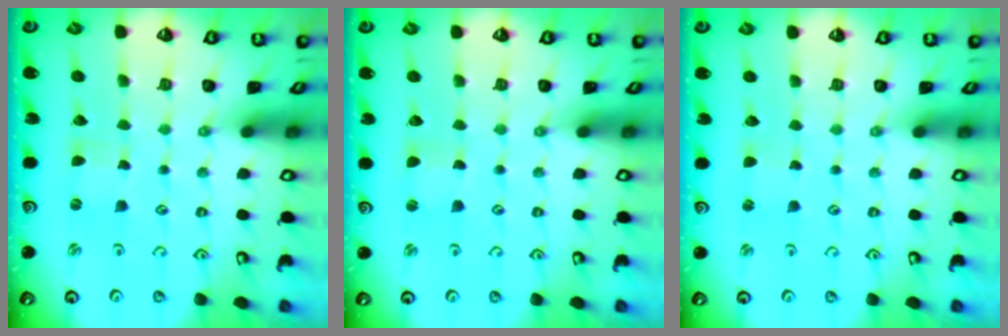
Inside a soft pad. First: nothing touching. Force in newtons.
{"total": 0.8, "press": 0.8, "slide": 0.0}
{"total": 0.0}